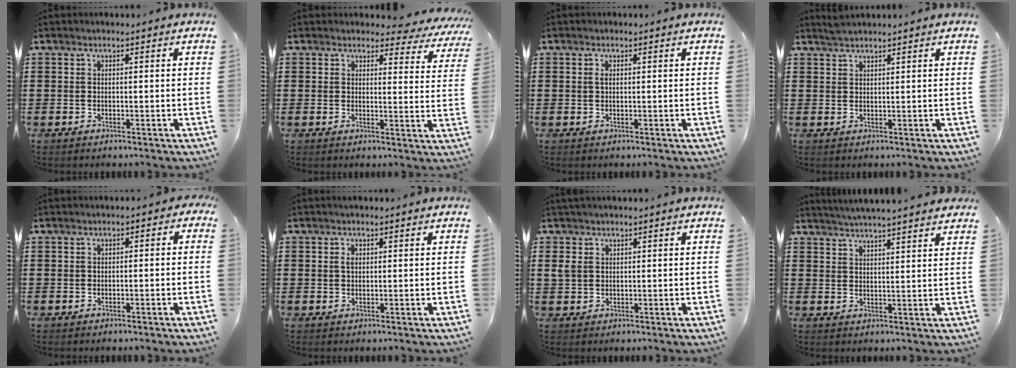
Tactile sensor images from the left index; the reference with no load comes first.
{"total": 3.6, "force": [3.2, 1.0, 1.1], "torque": [-0.020, -0.018, 0.053]}
{"total": 1.0, "force": [0.2, 0.4, 0.8], "torque": [-0.019, 0.003, 0.004]}
{"total": 1.7, "force": [1.6, 0.0, 0.5], "torque": [-0.012, 0.000, 0.031]}
{"total": 1.0, "force": [-0.8, 0.5, 0.3], "torque": [-0.012, 0.004, -0.018]}
{"total": 1.2, "force": [0.4, 0.6, 0.9], "torque": [-0.020, 0.006, 0.007]}
{"total": 1.7, "force": [0.7, 1.2, 1.0], "torque": [-0.032, 0.002, 0.012]}
{"total": 3.5, "force": [3.4, -0.6, 0.5], "torque": [-0.021, -0.013, 0.060]}